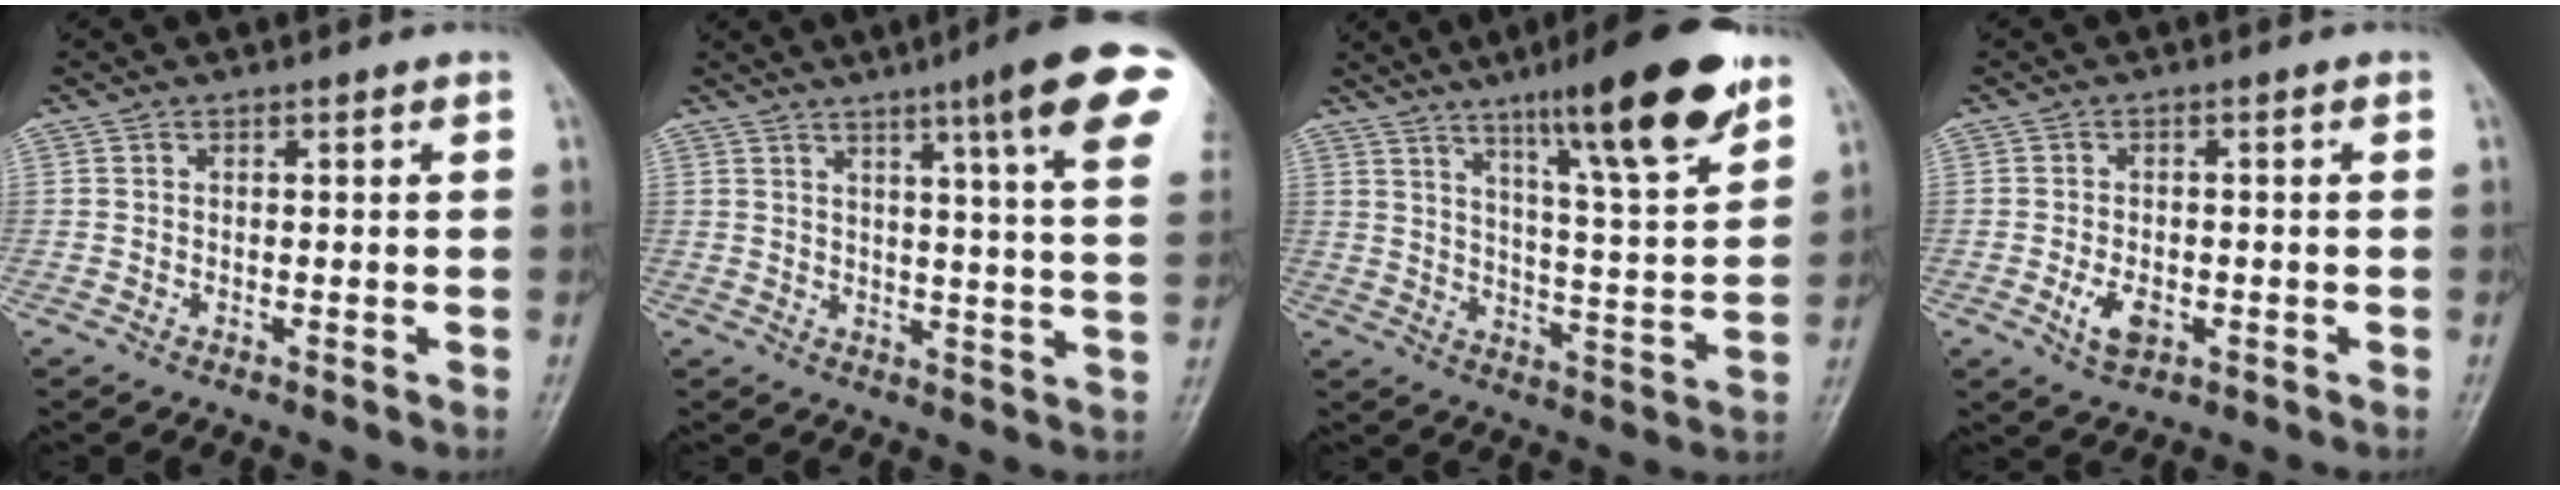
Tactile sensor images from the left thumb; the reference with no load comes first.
{"total": 16.5, "force": [8.5, 1.0, 14.0], "torque": [-0.172, -0.032, 0.097]}
{"total": 18.8, "force": [11.8, 2.8, 14.4], "torque": [-0.194, -0.058, 0.182]}
{"total": 4.5, "force": [-1.4, 2.7, 3.3], "torque": [-0.058, 0.001, -0.020]}